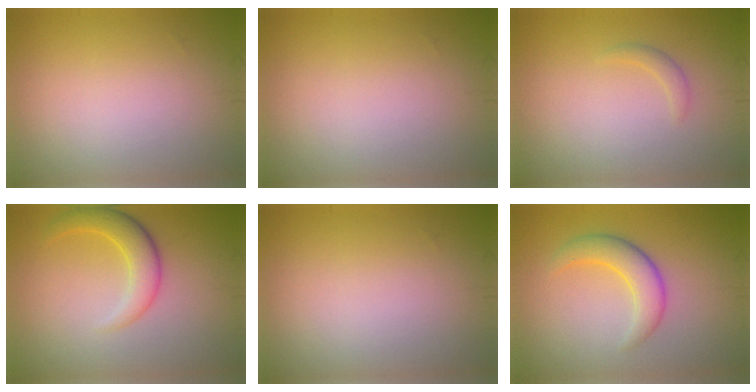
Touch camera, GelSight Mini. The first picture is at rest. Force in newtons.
{"total": 0.0}
{"total": 0.9, "press": 0.9, "slide": 0.1}
{"total": 3.5, "press": 3.5, "slide": 0.1}
{"total": 0.0}
{"total": 3.4, "press": 3.4, "slide": 0.3}